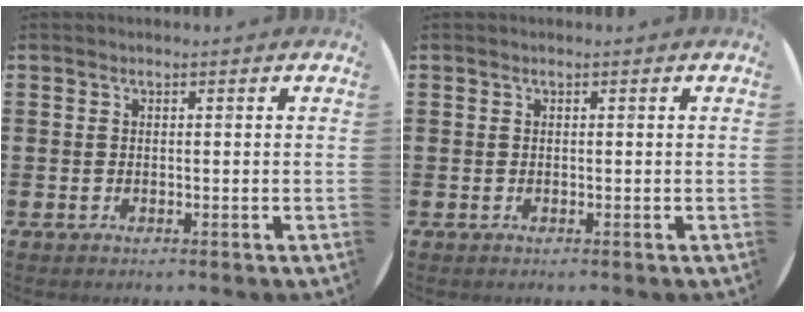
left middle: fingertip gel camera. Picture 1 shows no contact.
{"total": 0.0}